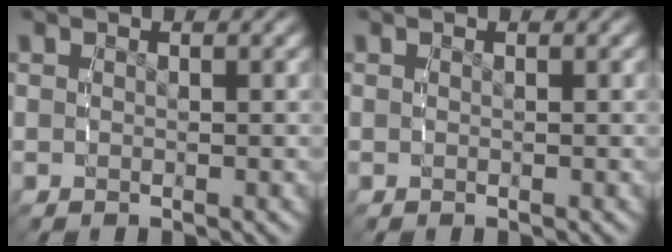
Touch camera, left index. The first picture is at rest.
{"total": 0.0}